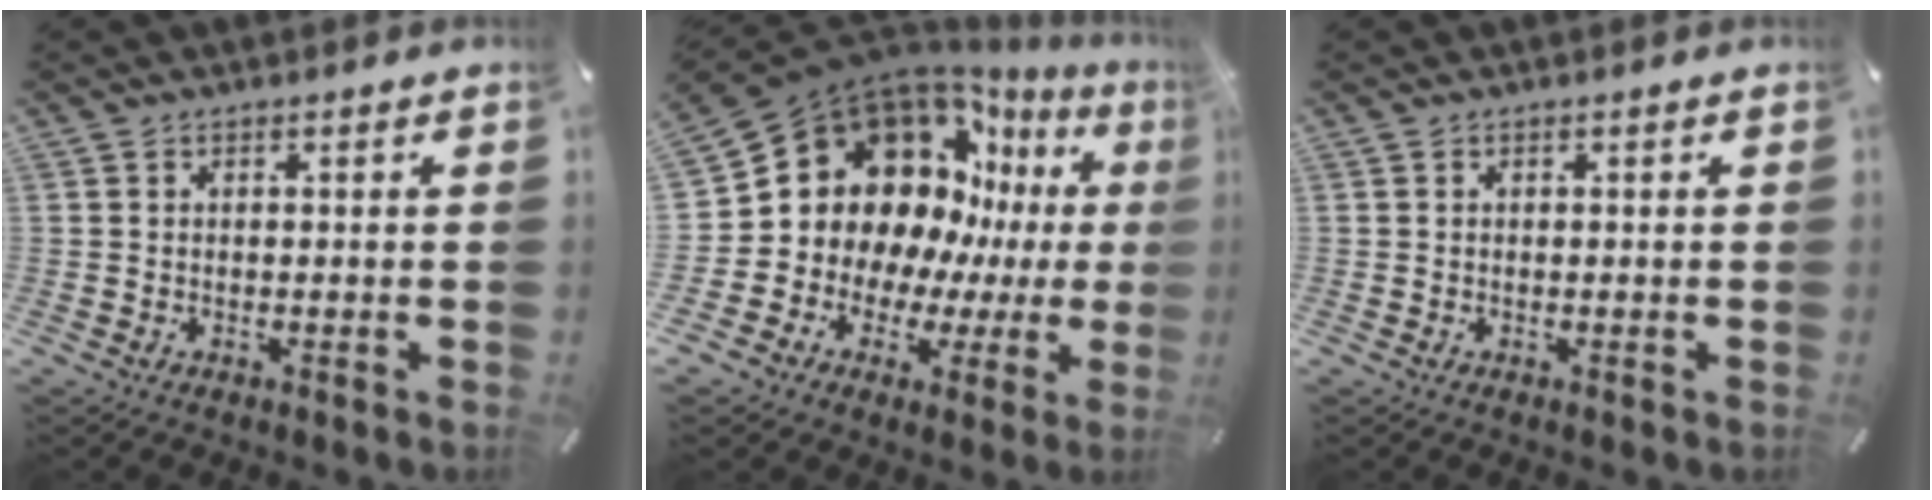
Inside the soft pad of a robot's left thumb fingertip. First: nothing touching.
{"total": 16.9, "force": [5.9, 13.9, 7.4], "torque": [-0.128, -0.072, 0.124]}
{"total": 0.0}